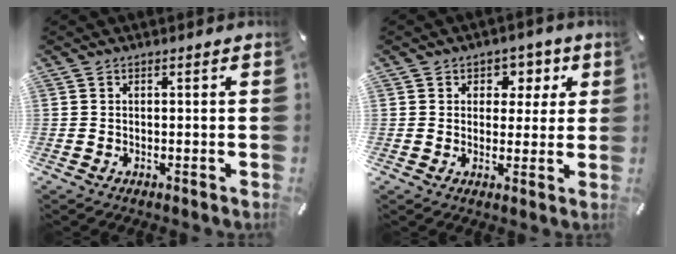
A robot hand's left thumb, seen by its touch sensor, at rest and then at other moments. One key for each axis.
{"total": 5.4, "fx": 1.3, "fy": 4.9, "fz": 1.7, "tx": -0.002, "ty": -0.007, "tz": 0.013}